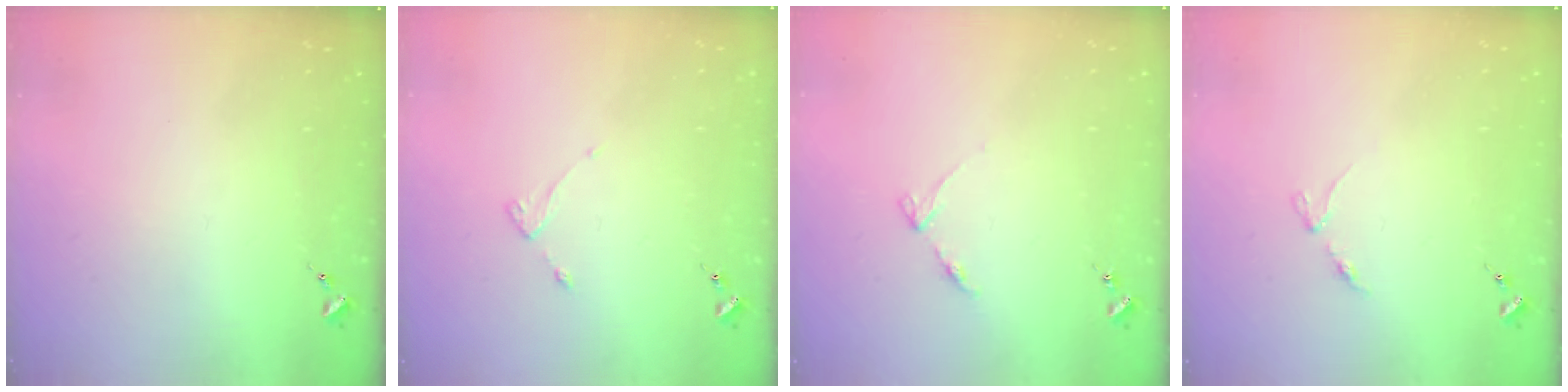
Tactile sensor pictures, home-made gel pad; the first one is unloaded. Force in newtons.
{"total": 2.2, "press": 2.1, "slide": 0.4}
{"total": 4.0, "press": 4.0, "slide": 0.6}
{"total": 2.9, "press": 2.8, "slide": 0.4}